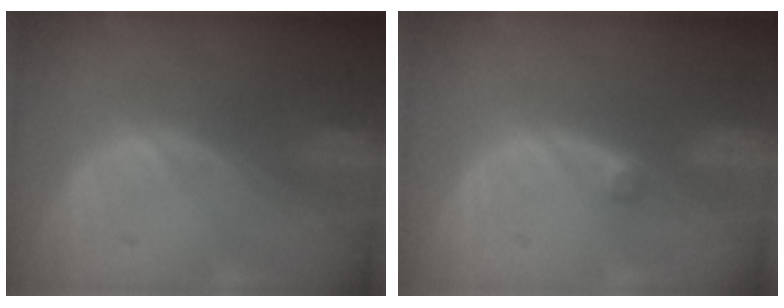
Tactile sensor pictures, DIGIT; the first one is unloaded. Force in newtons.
{"total": 1.1, "press": 1.0, "slide": 0.6}